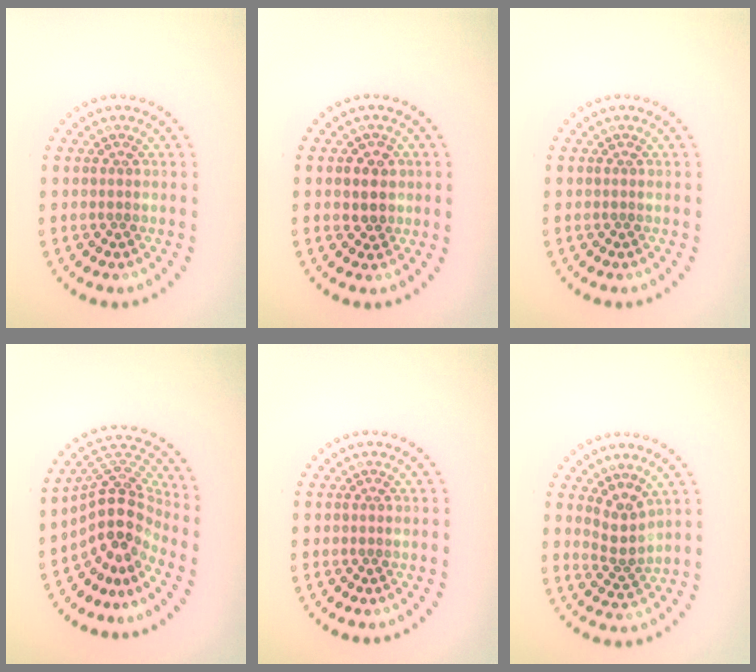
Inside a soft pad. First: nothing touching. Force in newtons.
{"total": 1.8, "press": 1.7, "slide": 0.6}
{"total": 0.0}
{"total": 5.0, "press": 3.5, "slide": 3.5}
{"total": 0.0}
{"total": 2.5, "press": 1.8, "slide": 1.7}